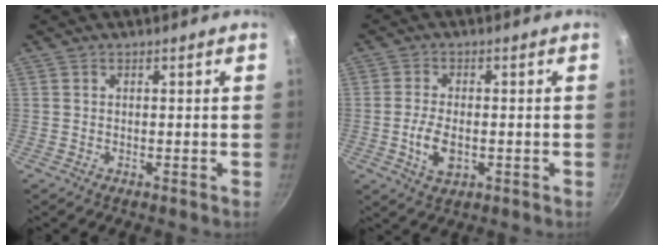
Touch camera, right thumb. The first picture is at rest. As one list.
[{"total": 6.2, "force": [-1.3, 3.5, 5.0], "torque": [-0.097, 0.006, -0.022]}]